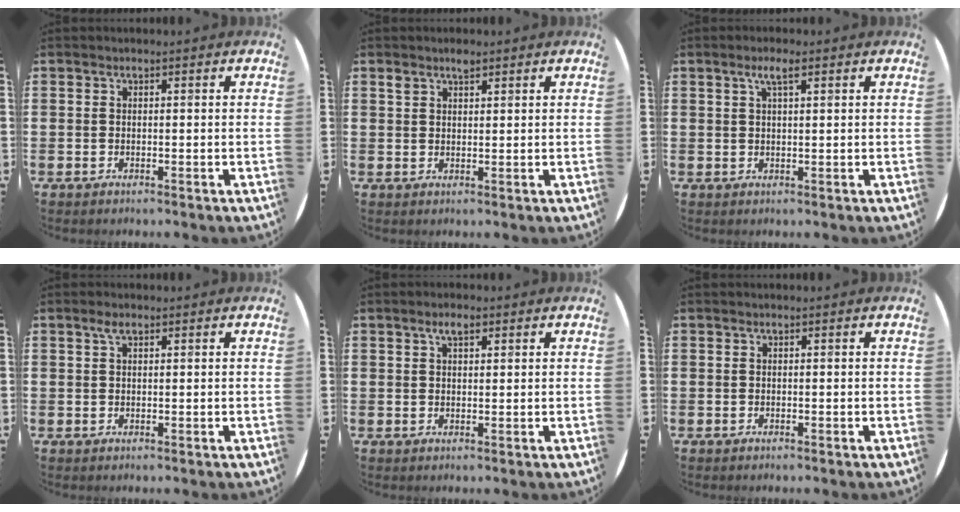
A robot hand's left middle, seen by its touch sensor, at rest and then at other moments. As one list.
[{"total": 1.9, "force": [1.6, 0.7, 0.8], "torque": [-0.010, 0.001, 0.026]}, {"total": 2.7, "force": [1.6, 0.6, 2.1], "torque": [-0.043, 0.008, 0.025]}, {"total": 1.8, "force": [1.1, 0.8, 1.2], "torque": [-0.017, 0.002, 0.018]}, {"total": 2.3, "force": [1.6, 0.9, 1.4], "torque": [-0.030, 0.007, 0.027]}, {"total": 0.0}]